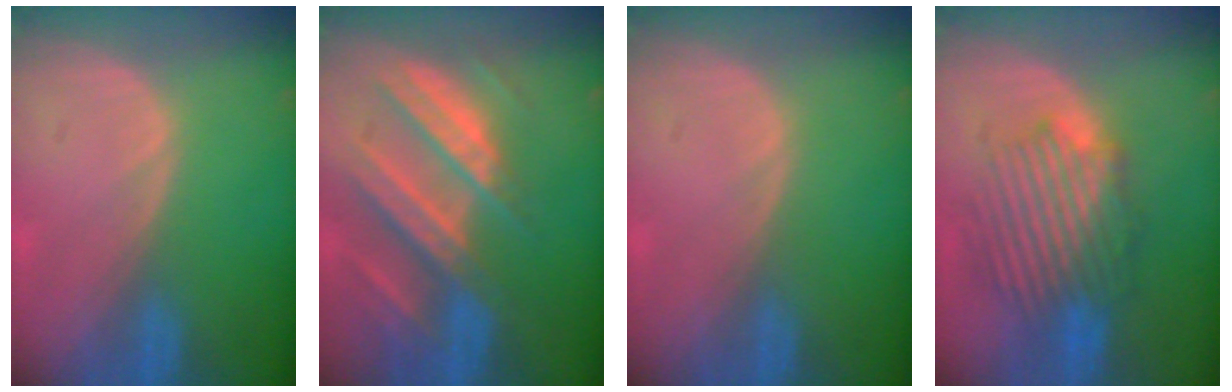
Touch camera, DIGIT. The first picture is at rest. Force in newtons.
{"total": 10.5, "press": 9.3, "slide": 4.9}
{"total": 0.0}
{"total": 8.7, "press": 8.6, "slide": 1.6}